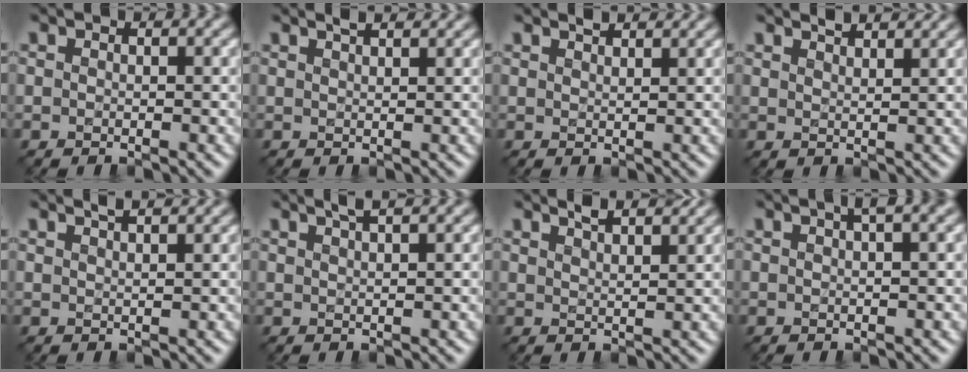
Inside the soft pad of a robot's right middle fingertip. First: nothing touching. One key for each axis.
{"total": 2.5, "fx": 1.9, "fy": 0.8, "fz": 1.3, "tx": 0.001, "ty": 0.011, "tz": 0.008}
{"total": 1.8, "fx": 1.6, "fy": 0.3, "fz": 0.7, "tx": -0.005, "ty": 0.002, "tz": 0.019}
{"total": 2.4, "fx": 2.1, "fy": 0.5, "fz": 0.9, "tx": -0.005, "ty": 0.006, "tz": 0.026}
{"total": 3.0, "fx": 2.3, "fy": 1.0, "fz": 1.7, "tx": 0.003, "ty": 0.015, "tz": 0.008}
{"total": 2.8, "fx": 2.0, "fy": 0.7, "fz": 1.8, "tx": -0.005, "ty": 0.014, "tz": 0.015}
{"total": 3.3, "fx": 2.7, "fy": 0.9, "fz": 1.7, "tx": -0.006, "ty": 0.013, "tz": 0.027}
{"total": 3.3, "fx": 1.8, "fy": 1.0, "fz": 2.6, "tx": -0.018, "ty": 0.009, "tz": 0.013}